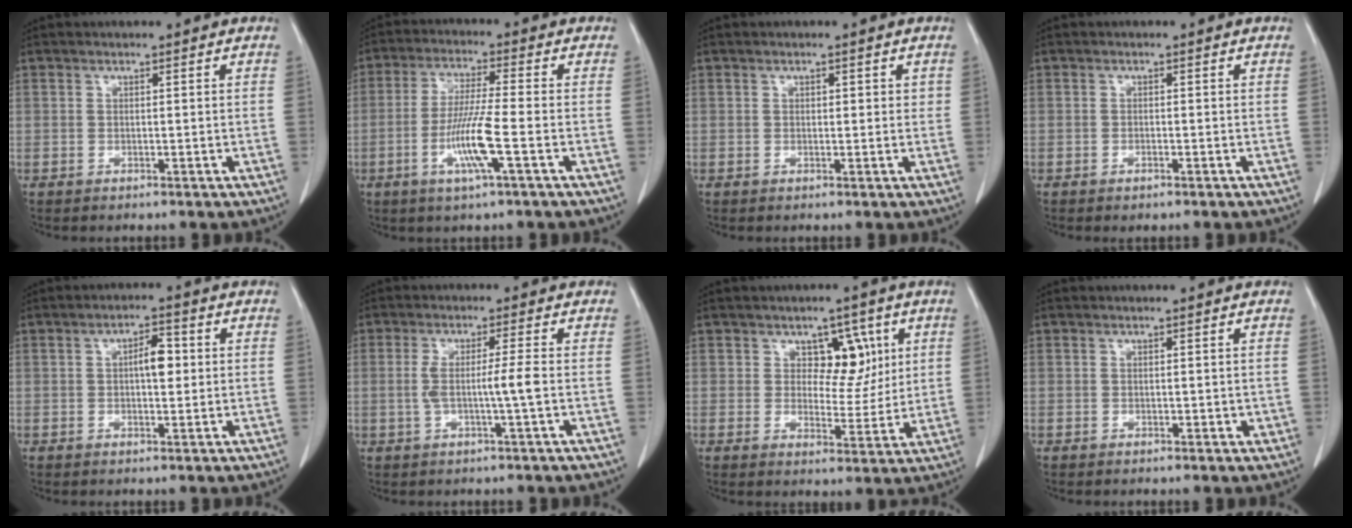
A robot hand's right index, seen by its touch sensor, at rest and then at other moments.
{"total": 8.4, "force": [-2.8, -0.4, 7.9], "torque": [-0.156, -0.011, -0.056]}
{"total": 1.5, "force": [0.6, 0.9, 1.0], "torque": [-0.008, 0.000, 0.006]}
{"total": 0.9, "force": [-0.6, 0.2, 0.6], "torque": [-0.013, -0.002, -0.006]}
{"total": 4.1, "force": [0.5, 1.6, 3.8], "torque": [-0.062, 0.008, 0.008]}
{"total": 4.7, "force": [-0.6, -0.6, 4.6], "torque": [-0.086, 0.002, -0.008]}
{"total": 6.4, "force": [2.5, 4.2, 4.1], "torque": [-0.044, 0.006, 0.040]}
{"total": 1.1, "force": [0.0, 0.8, 0.8], "torque": [-0.008, 0.001, 0.002]}